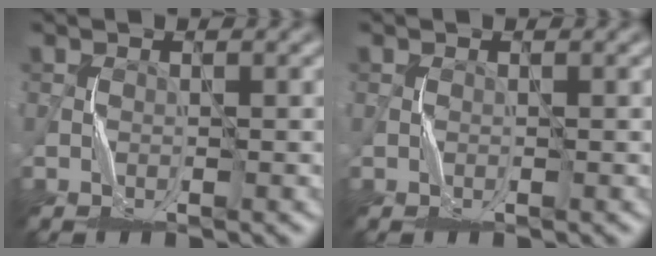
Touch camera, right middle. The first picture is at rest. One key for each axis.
{"total": 0.0}